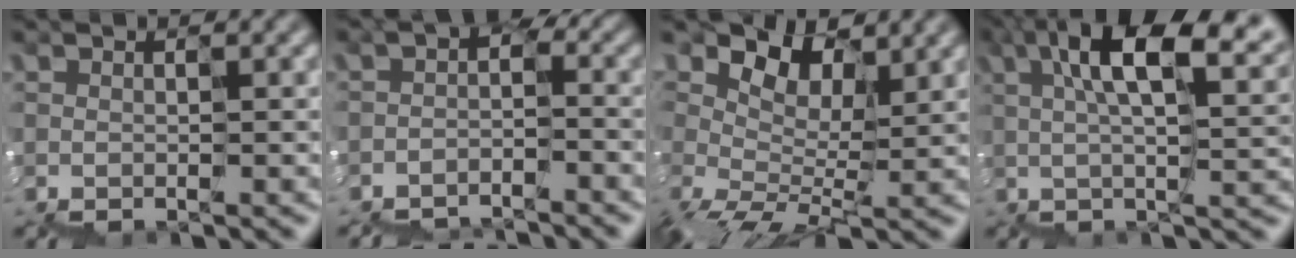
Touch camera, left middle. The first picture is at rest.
{"total": 3.8, "force": [-3.4, 1.1, 1.0], "torque": [-0.032, -0.011, -0.049]}
{"total": 5.0, "force": [2.9, 2.7, 3.0], "torque": [-0.084, 0.008, 0.057]}
{"total": 10.3, "force": [3.9, 3.7, 8.8], "torque": [-0.144, 0.016, 0.070]}